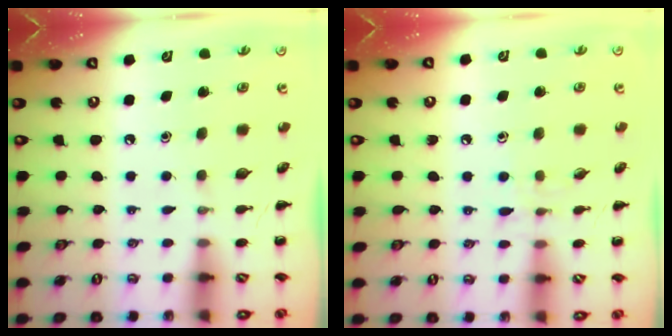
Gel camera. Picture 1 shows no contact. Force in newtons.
{"total": 5.9, "press": 5.6, "slide": 2.0}